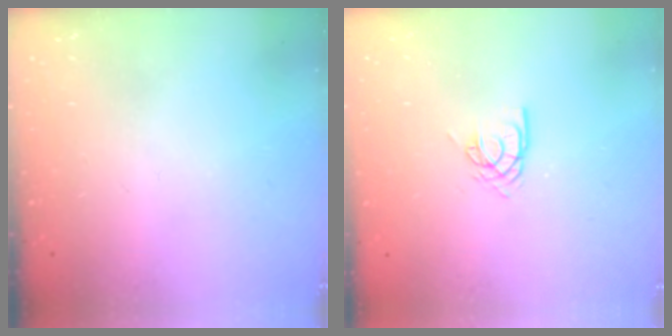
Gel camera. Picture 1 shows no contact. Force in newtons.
{"total": 6.0, "press": 6.0, "slide": 0.5}